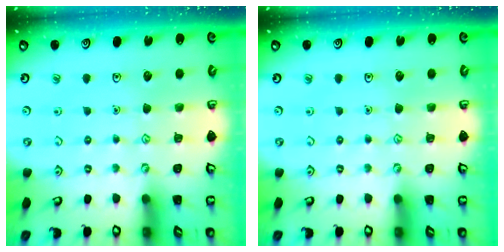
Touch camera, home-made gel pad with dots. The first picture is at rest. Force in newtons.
{"total": 0.0}